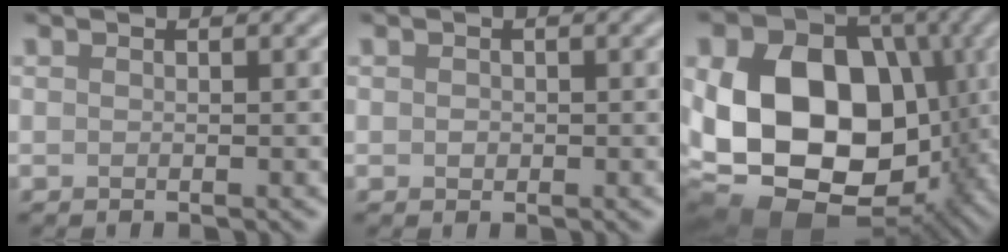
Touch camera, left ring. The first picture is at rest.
{"total": 0.6, "force": [0.0, 0.5, 0.3], "torque": [-0.003, -0.003, -0.001]}
{"total": 19.3, "force": [-1.5, 14.4, 12.7], "torque": [-0.215, -0.004, -0.032]}